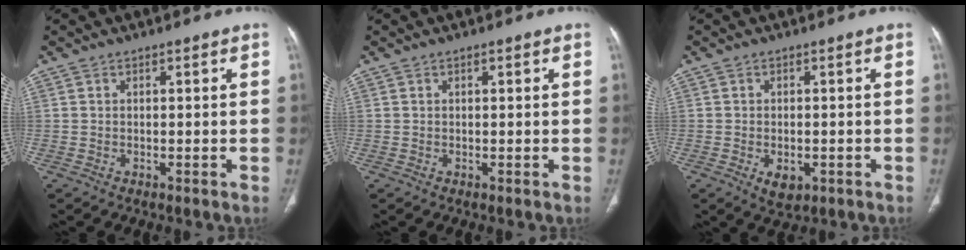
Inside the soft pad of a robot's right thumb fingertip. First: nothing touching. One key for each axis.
{"total": 1.0, "fx": 0.4, "fy": 0.3, "fz": 0.8, "tx": -0.014, "ty": 0.001, "tz": 0.005}
{"total": 3.9, "fx": -1.4, "fy": 2.5, "fz": 2.7, "tx": -0.033, "ty": 0.003, "tz": -0.010}